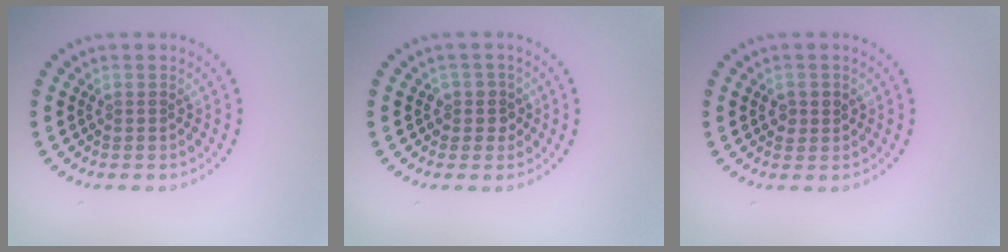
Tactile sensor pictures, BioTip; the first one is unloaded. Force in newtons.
{"total": 1.8, "press": 1.5, "slide": 1.0}
{"total": 1.3, "press": 1.3, "slide": 0.2}